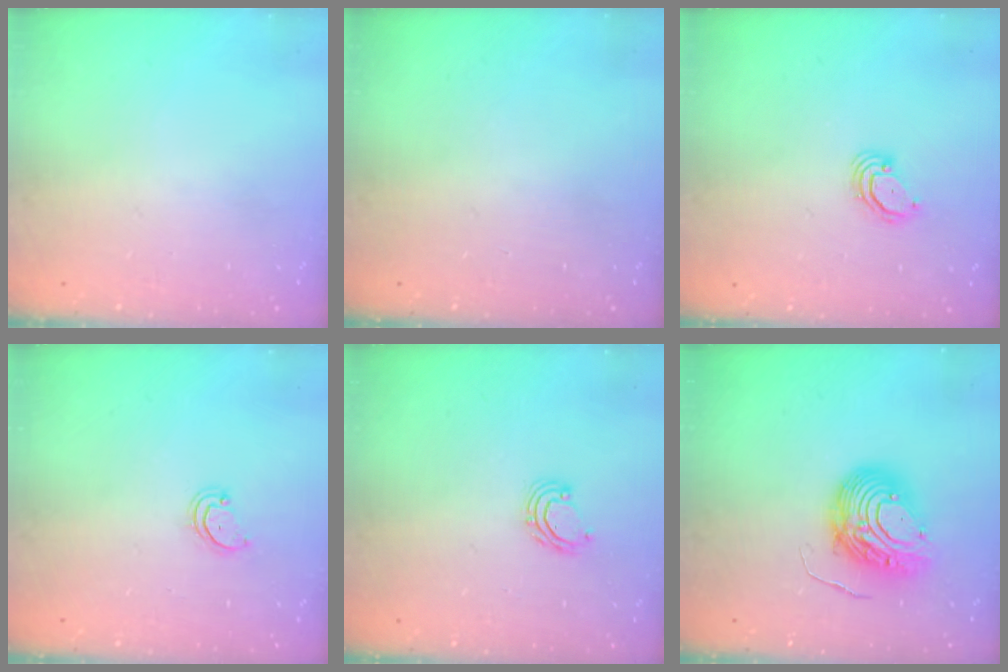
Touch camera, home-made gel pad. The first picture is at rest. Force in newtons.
{"total": 0.0}
{"total": 3.2, "press": 3.2, "slide": 0.2}
{"total": 3.0, "press": 3.0, "slide": 0.2}
{"total": 4.2, "press": 4.2, "slide": 0.3}
{"total": 10.5, "press": 10.5, "slide": 0.9}